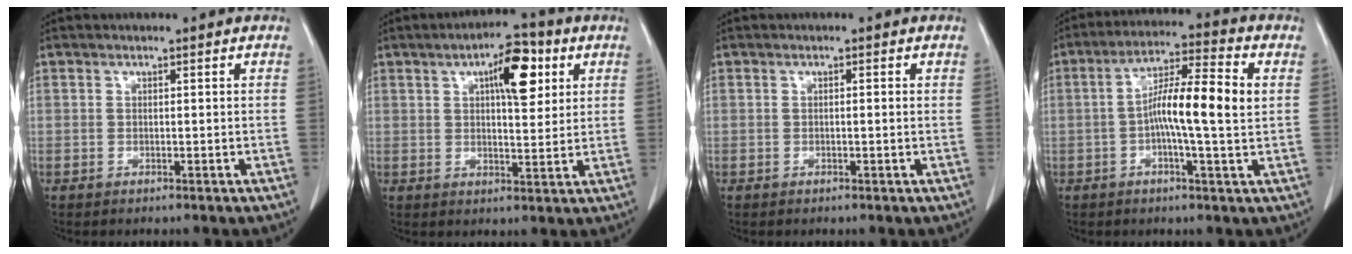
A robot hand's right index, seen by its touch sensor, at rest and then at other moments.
{"total": 8.7, "force": [3.5, 2.7, 7.5], "torque": [-0.116, 0.014, 0.052]}
{"total": 0.6, "force": [0.0, 0.0, 0.6], "torque": [-0.012, 0.001, 0.001]}
{"total": 11.1, "force": [0.4, 0.8, 11.1], "torque": [-0.194, 0.019, -0.002]}